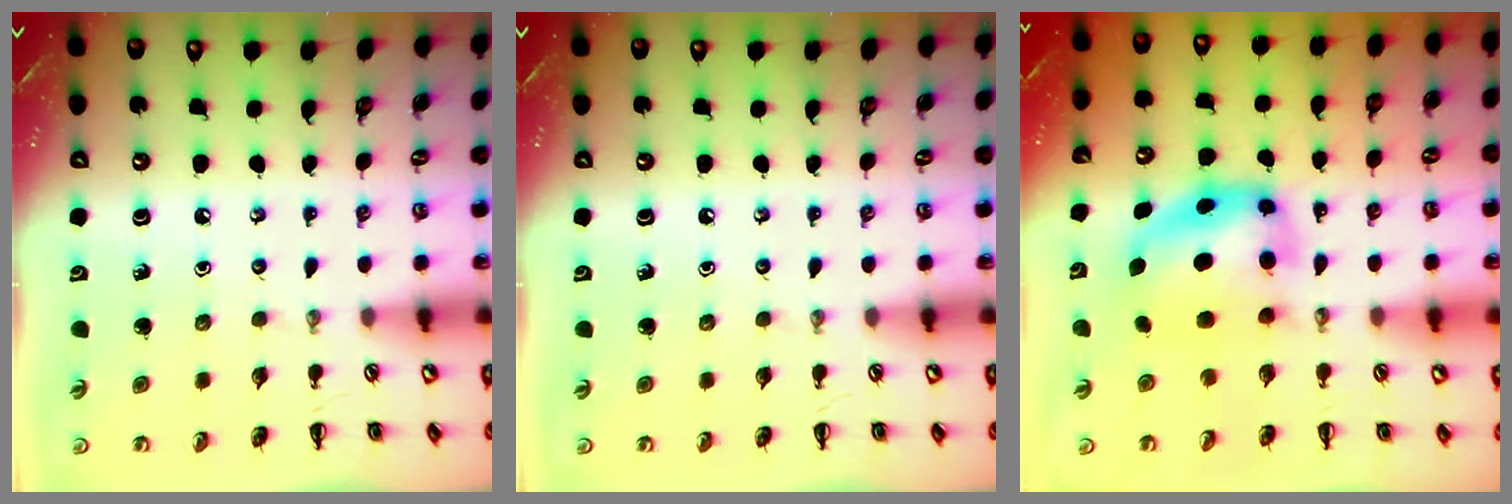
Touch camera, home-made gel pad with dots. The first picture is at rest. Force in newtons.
{"total": 0.0}
{"total": 5.7, "press": 5.6, "slide": 1.2}